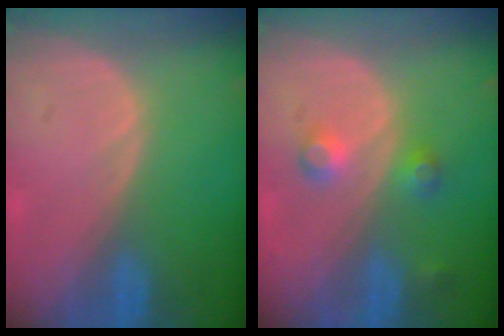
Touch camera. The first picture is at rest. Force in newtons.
{"total": 3.6, "press": 3.4, "slide": 1.1}